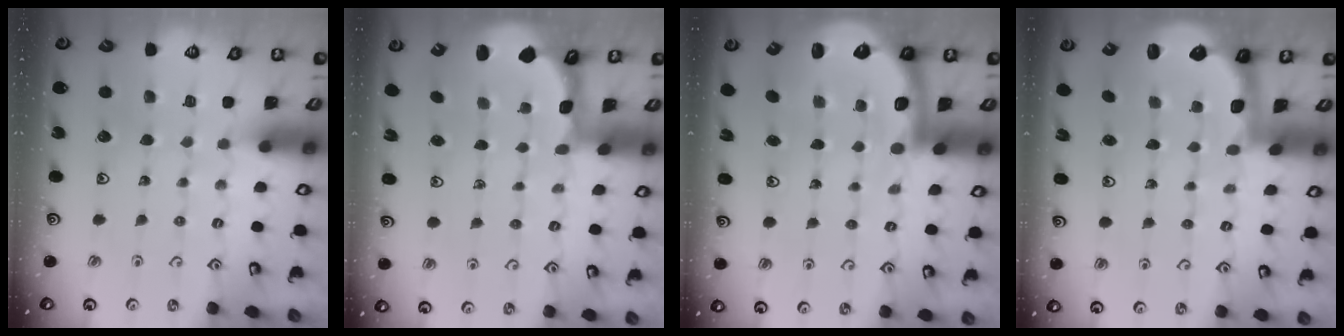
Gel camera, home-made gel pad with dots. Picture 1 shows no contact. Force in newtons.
{"total": 2.4, "press": 2.1, "slide": 1.2}
{"total": 7.1, "press": 6.7, "slide": 2.2}
{"total": 3.0, "press": 2.1, "slide": 2.1}